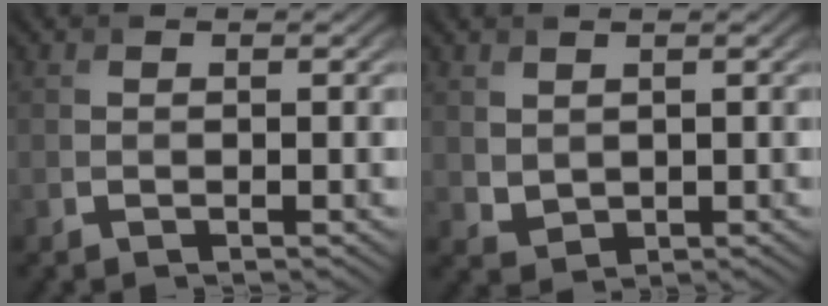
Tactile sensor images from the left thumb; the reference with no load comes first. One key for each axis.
{"total": 2.1, "fx": 1.1, "fy": 1.5, "fz": 0.9, "tx": -0.026, "ty": -0.006, "tz": 0.028}